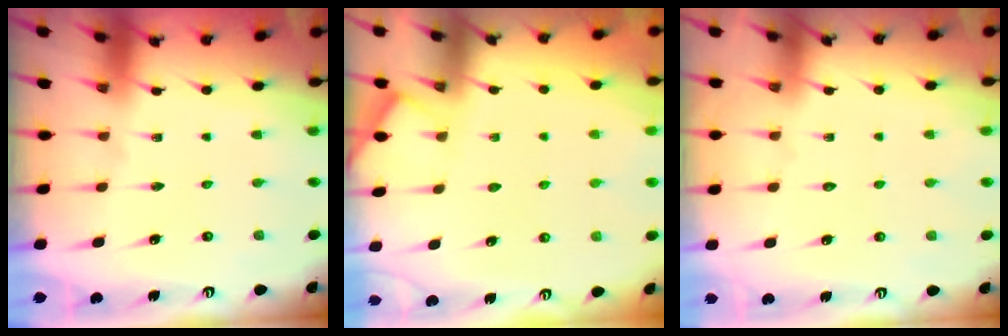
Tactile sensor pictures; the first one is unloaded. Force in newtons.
{"total": 2.5, "press": 2.4, "slide": 0.4}
{"total": 0.8, "press": 0.8, "slide": 0.1}